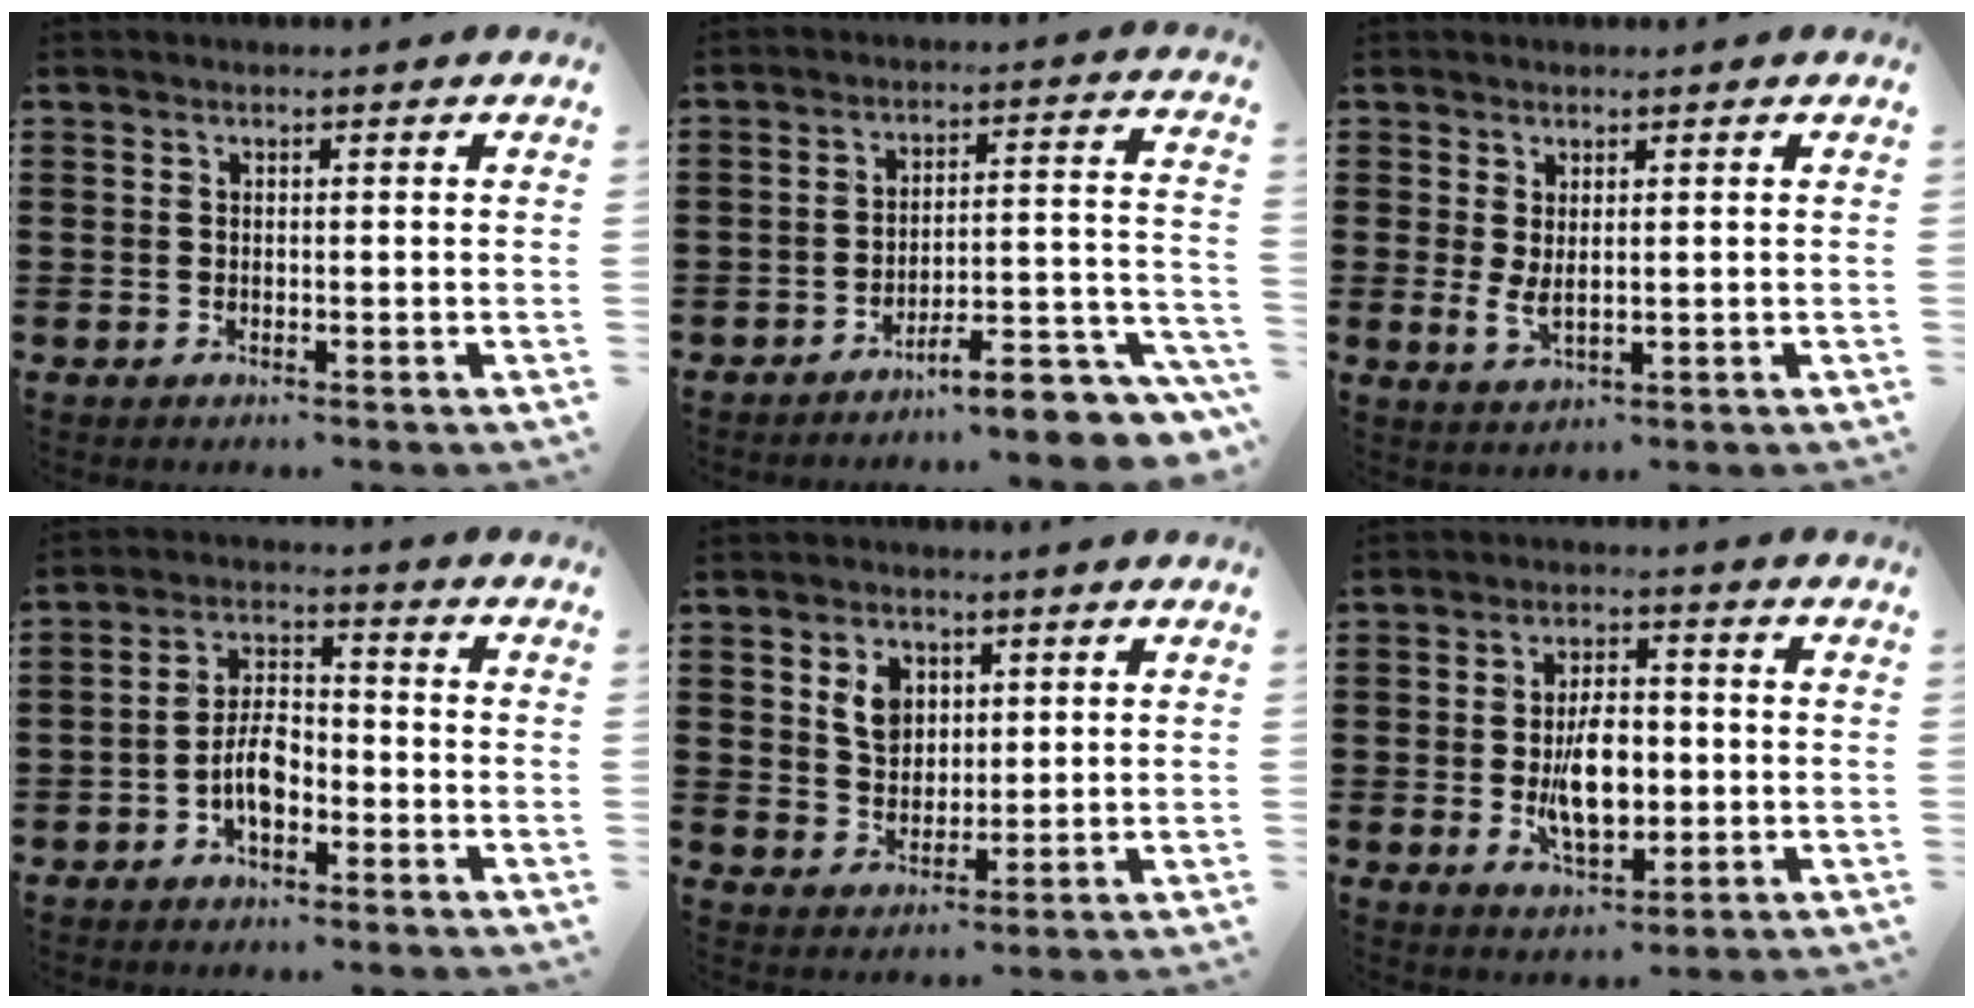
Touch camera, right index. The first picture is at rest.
{"total": 7.9, "force": [-6.5, 1.4, 4.3], "torque": [-0.058, 0.002, -0.121]}
{"total": 2.7, "force": [0.9, 1.0, 2.4], "torque": [-0.056, -0.003, 0.014]}
{"total": 5.7, "force": [-2.4, 2.7, 4.4], "torque": [-0.102, 0.004, -0.053]}
{"total": 5.0, "force": [1.8, 3.9, 2.7], "torque": [-0.058, 0.011, 0.030]}
{"total": 8.3, "force": [-1.0, 4.4, 7.0], "torque": [-0.120, -0.001, -0.021]}